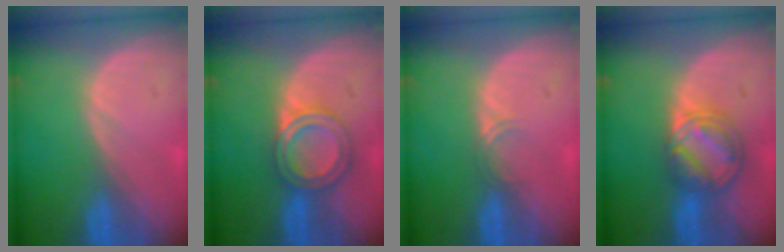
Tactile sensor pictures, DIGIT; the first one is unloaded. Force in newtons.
{"total": 5.9, "press": 5.4, "slide": 2.4}
{"total": 1.4, "press": 1.1, "slide": 0.9}
{"total": 8.1, "press": 7.0, "slide": 4.1}